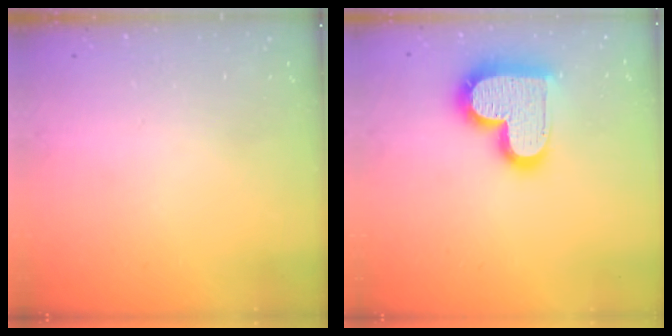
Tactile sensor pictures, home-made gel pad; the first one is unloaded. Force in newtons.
{"total": 19.5, "press": 19.5, "slide": 1.5}